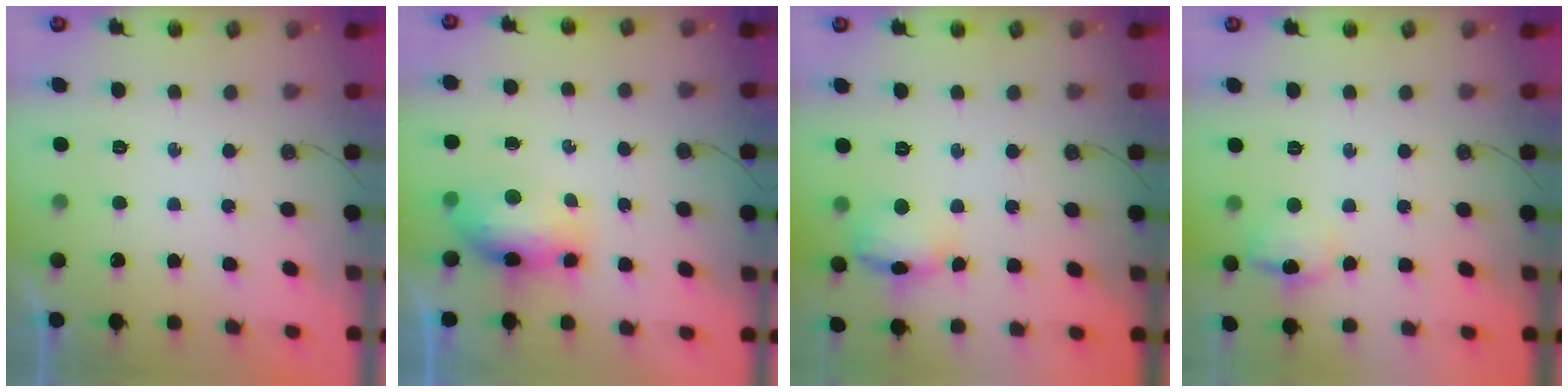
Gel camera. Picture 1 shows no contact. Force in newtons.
{"total": 8.6, "press": 8.5, "slide": 1.0}
{"total": 11.9, "press": 11.8, "slide": 1.1}
{"total": 9.0, "press": 8.9, "slide": 0.7}